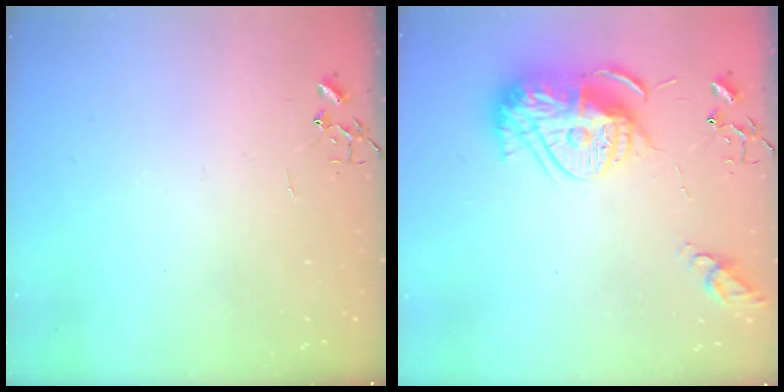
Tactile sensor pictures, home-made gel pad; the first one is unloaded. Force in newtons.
{"total": 15.2, "press": 15.1, "slide": 1.4}